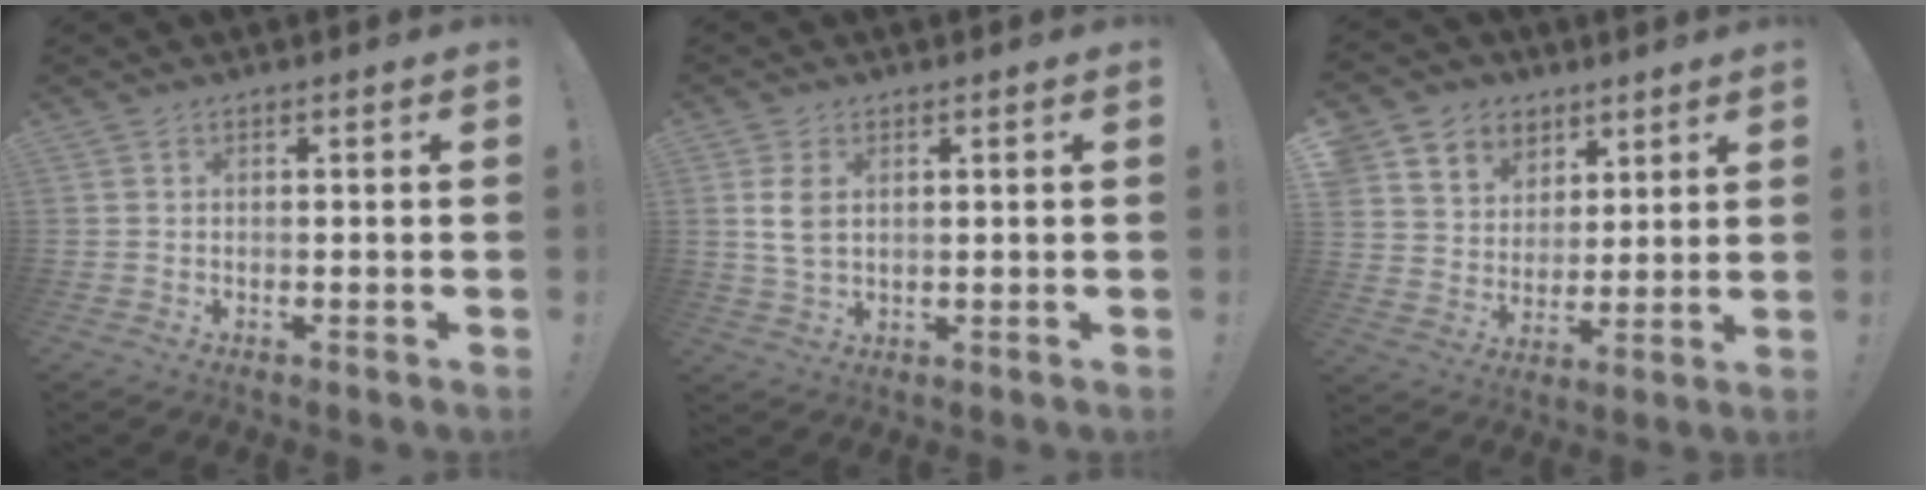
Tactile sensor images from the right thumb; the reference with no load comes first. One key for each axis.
{"total": 5.2, "fx": 1.5, "fy": 3.1, "fz": 3.9, "tx": -0.073, "ty": -0.004, "tz": 0.023}
{"total": 8.9, "fx": 4.9, "fy": 7.3, "fz": 1.0, "tx": -0.017, "ty": -0.043, "tz": 0.102}